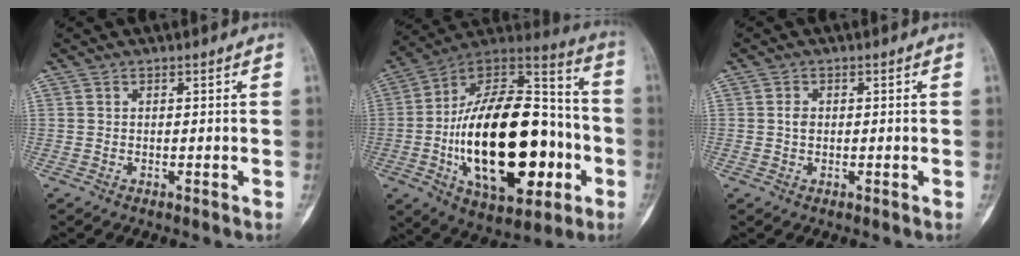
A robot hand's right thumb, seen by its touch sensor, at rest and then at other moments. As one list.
[{"total": 33.5, "force": [-6.6, 17.2, 28.0], "torque": [-0.477, 0.024, -0.098]}, {"total": 1.4, "force": [0.1, 1.0, 0.9], "torque": [-0.013, 0.001, 0.003]}]